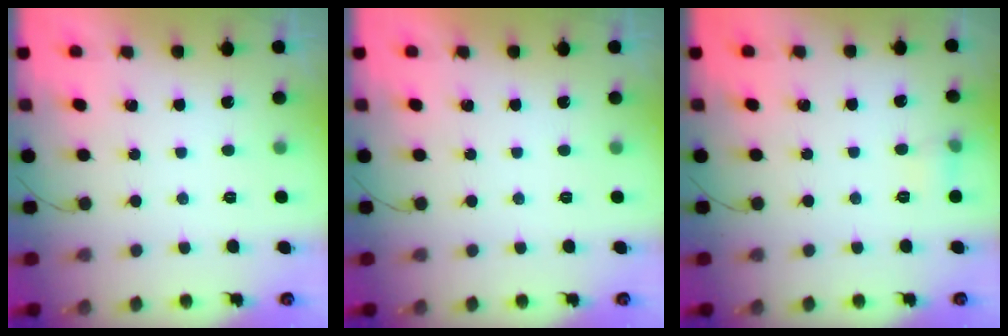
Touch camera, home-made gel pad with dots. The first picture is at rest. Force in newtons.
{"total": 0.0}
{"total": 5.0, "press": 4.7, "slide": 1.7}